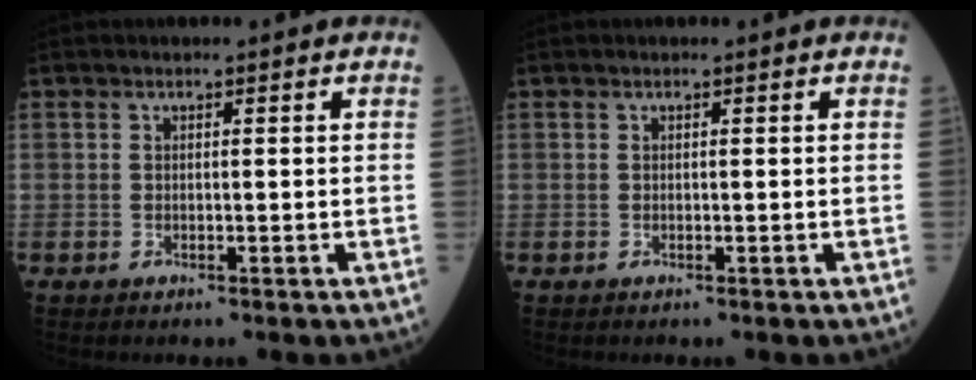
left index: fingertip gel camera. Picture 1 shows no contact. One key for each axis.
{"total": 0.0}